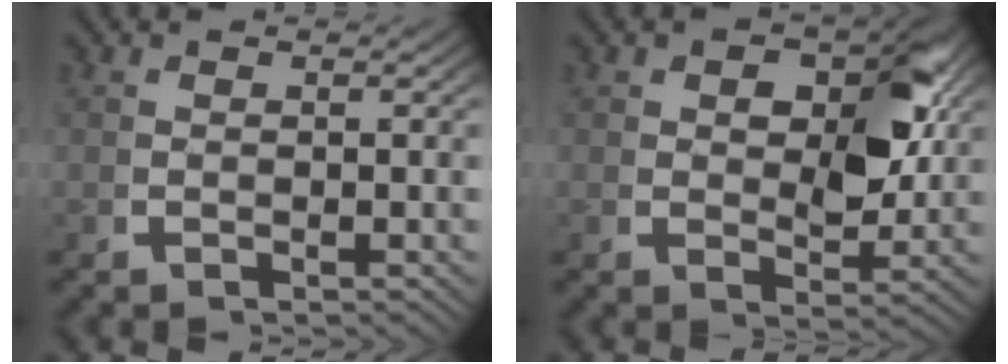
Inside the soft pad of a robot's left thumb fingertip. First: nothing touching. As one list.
[{"total": 6.4, "force": [1.6, 3.3, 5.2], "torque": [-0.064, -0.005, 0.029]}]